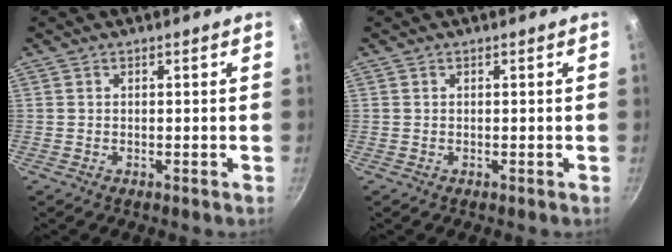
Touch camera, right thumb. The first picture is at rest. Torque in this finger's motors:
{"motor_torque": [-0.03, 0.03, 0.14, 0.18, 0.00]}